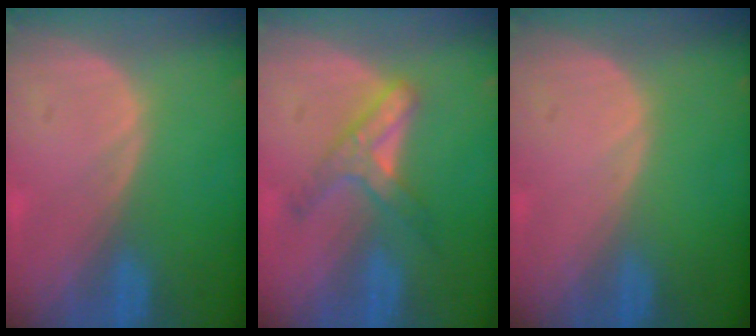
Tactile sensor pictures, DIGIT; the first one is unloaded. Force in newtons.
{"total": 5.2, "press": 5.2, "slide": 0.9}
{"total": 0.0}